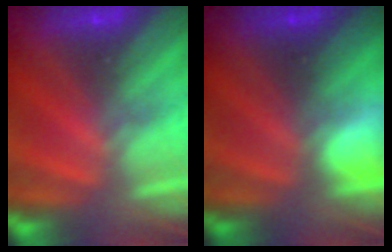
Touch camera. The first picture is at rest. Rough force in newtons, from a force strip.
{"total": 2.6}